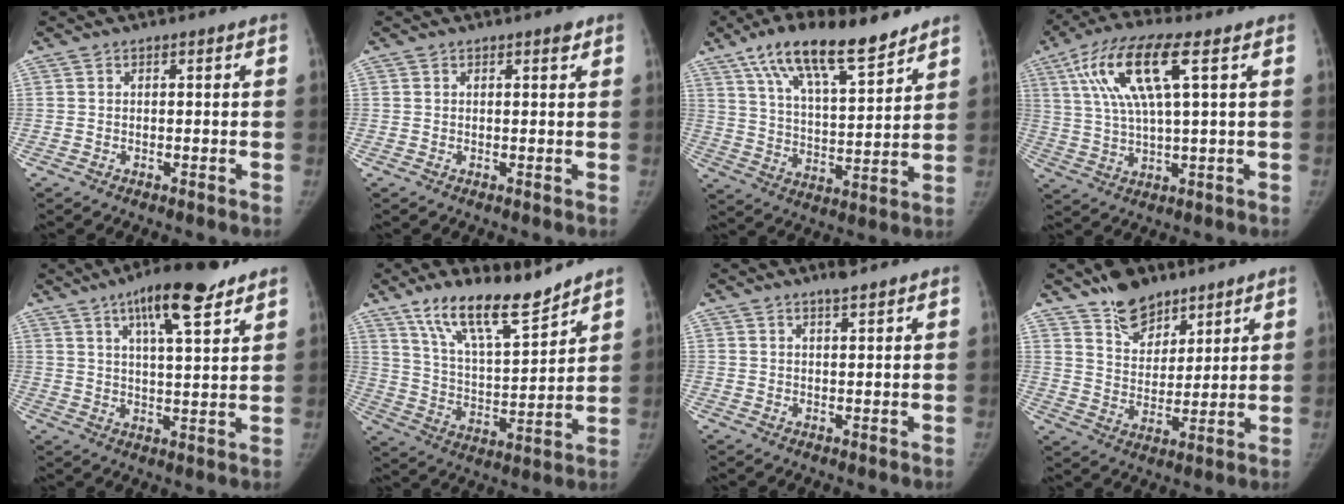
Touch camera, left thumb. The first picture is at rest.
{"total": 1.1, "force": [0.7, 0.3, 0.7], "torque": [-0.008, -0.003, 0.010]}
{"total": 17.3, "force": [11.9, 5.4, 11.2], "torque": [-0.165, -0.046, 0.208]}
{"total": 14.0, "force": [5.2, 3.5, 12.5], "torque": [-0.268, 0.006, 0.095]}
{"total": 12.9, "force": [7.8, 3.1, 9.7], "torque": [-0.134, -0.030, 0.120]}
{"total": 14.8, "force": [11.5, 3.9, 8.5], "torque": [-0.121, -0.070, 0.209]}
{"total": 2.5, "force": [2.1, 0.4, 1.4], "torque": [-0.014, -0.010, 0.031]}
{"total": 10.2, "force": [7.8, 5.4, 3.7], "torque": [-0.024, -0.053, 0.140]}